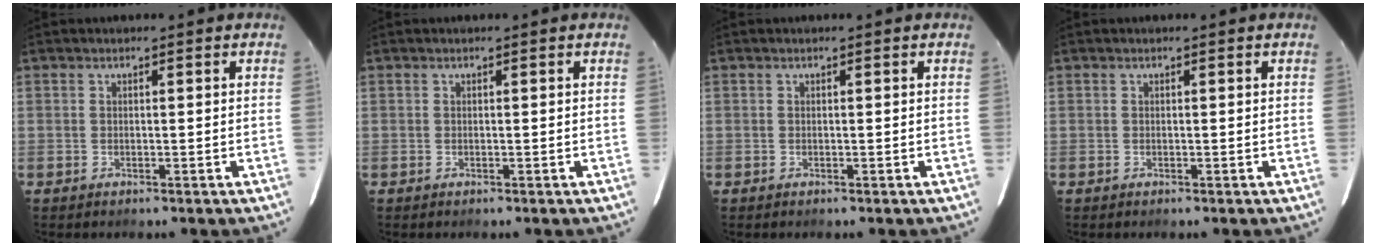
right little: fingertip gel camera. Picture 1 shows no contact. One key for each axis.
{"total": 0.0}
{"total": 0.0}
{"total": 0.0}